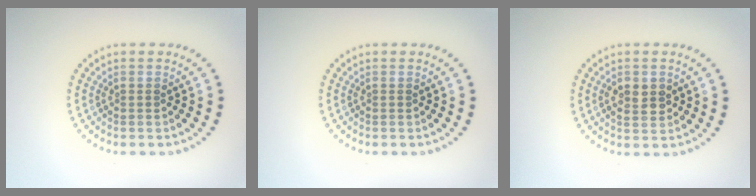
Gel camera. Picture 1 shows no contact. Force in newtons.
{"total": 0.0}
{"total": 2.3, "press": 2.3, "slide": 0.1}